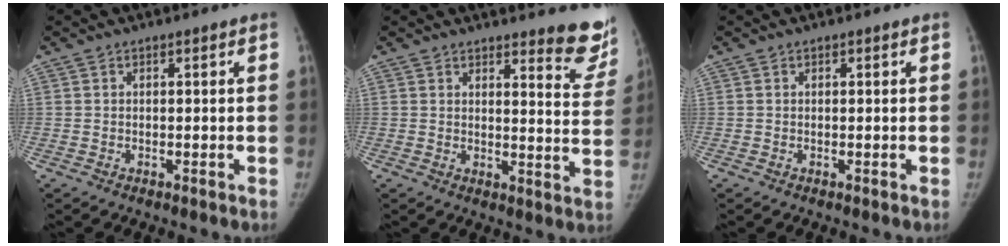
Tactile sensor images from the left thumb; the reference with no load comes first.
{"total": 10.7, "force": [9.5, 2.6, 4.2], "torque": [-0.009, -0.079, 0.093]}
{"total": 0.0}